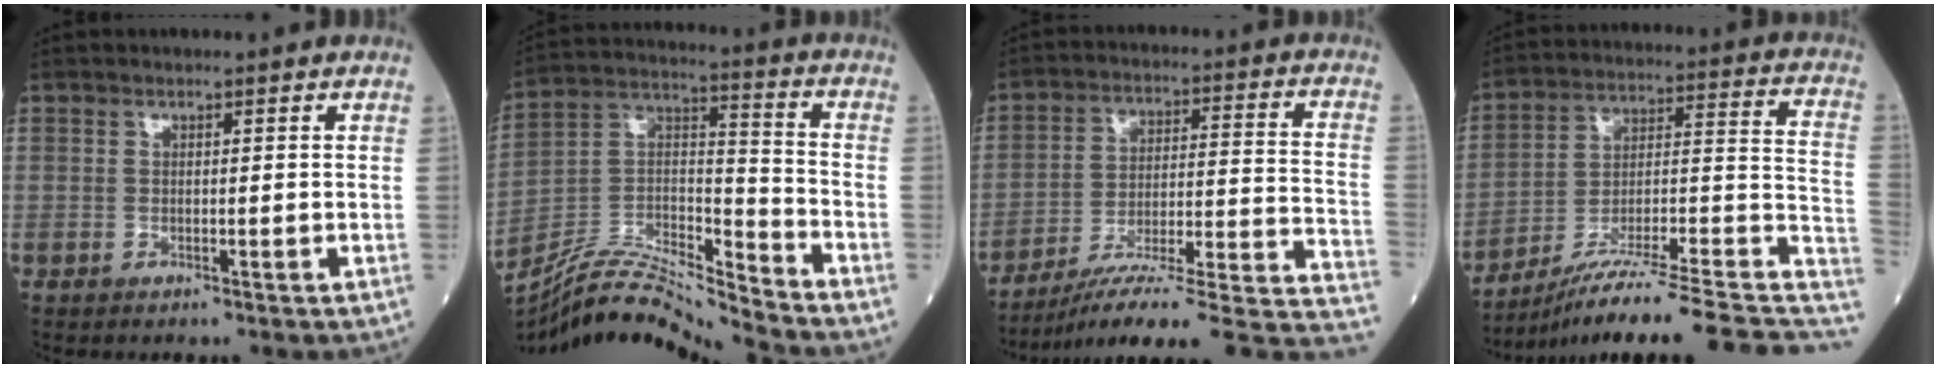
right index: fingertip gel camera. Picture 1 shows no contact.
{"total": 16.6, "force": [-16.1, -0.7, 4.2], "torque": [-0.077, 0.035, -0.290]}
{"total": 23.3, "force": [-19.6, 0.6, 12.7], "torque": [-0.102, 0.013, -0.284]}
{"total": 23.8, "force": [-18.0, 1.1, 15.5], "torque": [-0.176, 0.017, -0.282]}